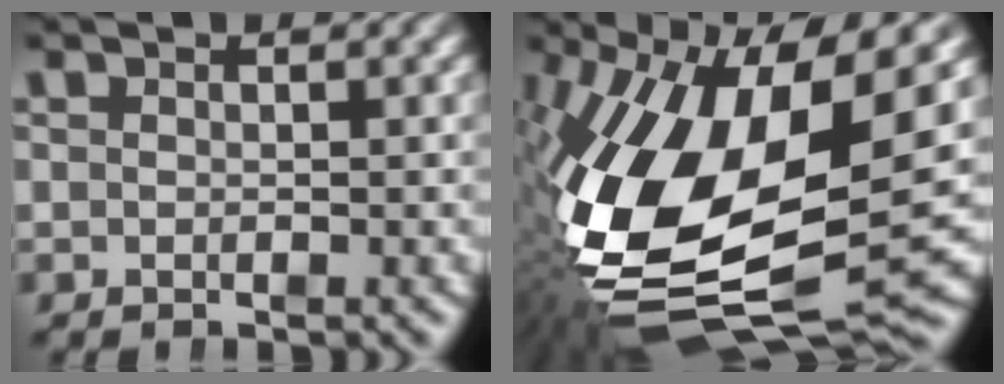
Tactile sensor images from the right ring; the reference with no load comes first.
{"total": 19.8, "force": [-2.9, 10.3, 16.7], "torque": [-0.328, -0.043, -0.012]}